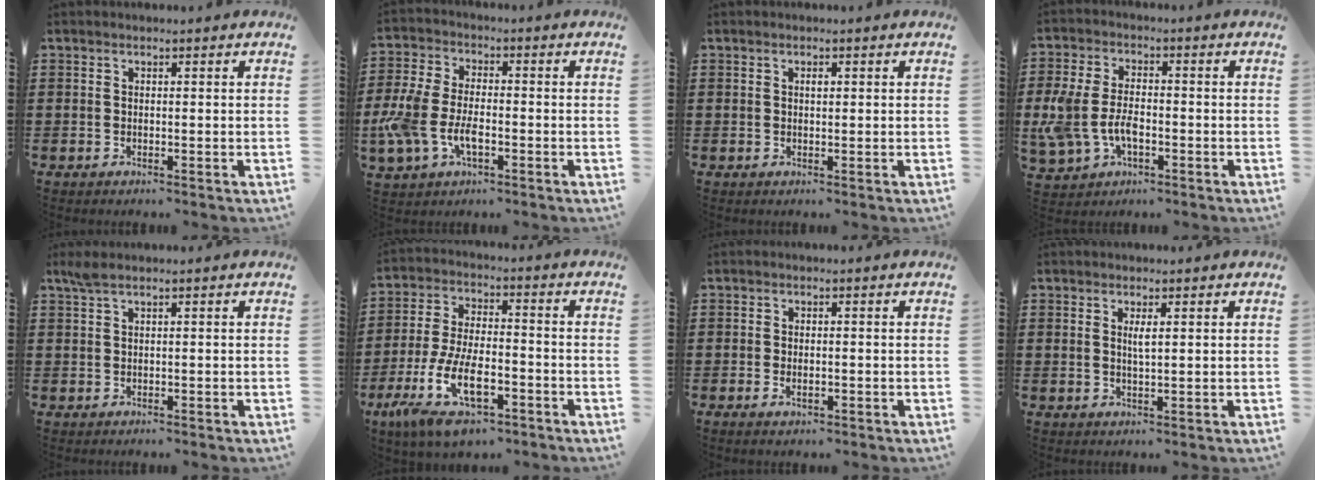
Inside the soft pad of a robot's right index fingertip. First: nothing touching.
{"total": 7.4, "force": [-2.6, 4.1, 5.6], "torque": [-0.154, -0.006, -0.059]}
{"total": 0.7, "force": [0.2, 0.3, 0.6], "torque": [-0.013, 0.000, 0.003]}
{"total": 7.1, "force": [-1.8, 4.4, 5.2], "torque": [-0.144, -0.004, -0.044]}
{"total": 1.0, "force": [0.4, 0.2, 0.9], "torque": [-0.019, -0.001, 0.007]}
{"total": 11.8, "force": [-6.4, 4.7, 8.8], "torque": [-0.198, 0.000, -0.123]}
{"total": 1.6, "force": [-0.6, 0.6, 1.4], "torque": [-0.027, -0.002, -0.011]}
{"total": 1.6, "force": [0.5, 0.2, 1.5], "torque": [-0.029, 0.001, 0.007]}